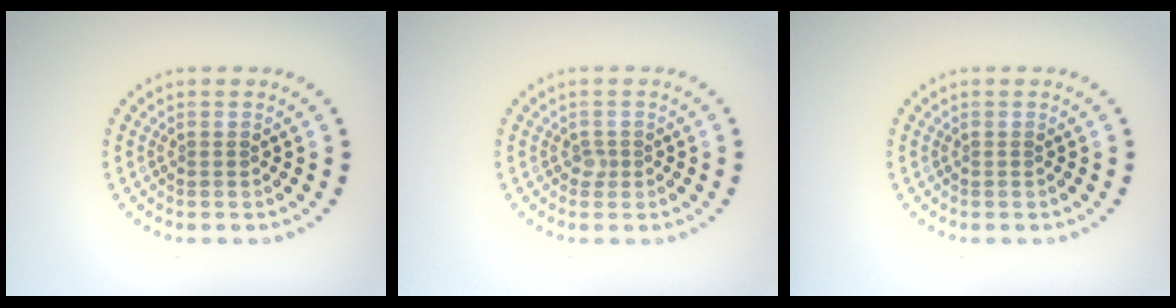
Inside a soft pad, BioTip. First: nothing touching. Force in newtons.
{"total": 0.8, "press": 0.5, "slide": 0.5}
{"total": 0.0}